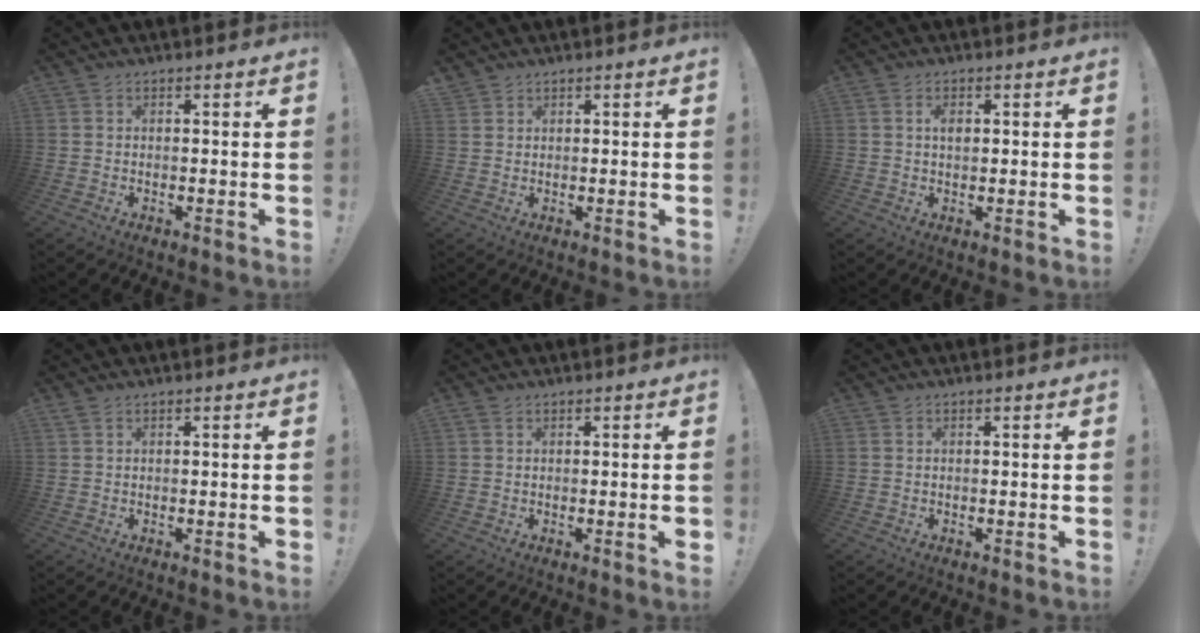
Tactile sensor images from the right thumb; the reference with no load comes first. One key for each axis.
{"total": 1.6, "fx": 1.4, "fy": 0.6, "fz": 0.1, "tx": 0.002, "ty": -0.010, "tz": 0.027}
{"total": 3.8, "fx": 0.5, "fy": 2.0, "fz": 3.2, "tx": -0.056, "ty": 0.007, "tz": 0.005}
{"total": 0.9, "fx": 0.1, "fy": -0.1, "fz": 0.9, "tx": -0.016, "ty": 0.000, "tz": 0.002}
{"total": 1.4, "fx": 0.1, "fy": 0.3, "fz": 1.4, "tx": -0.024, "ty": 0.002, "tz": 0.003}
{"total": 0.0}